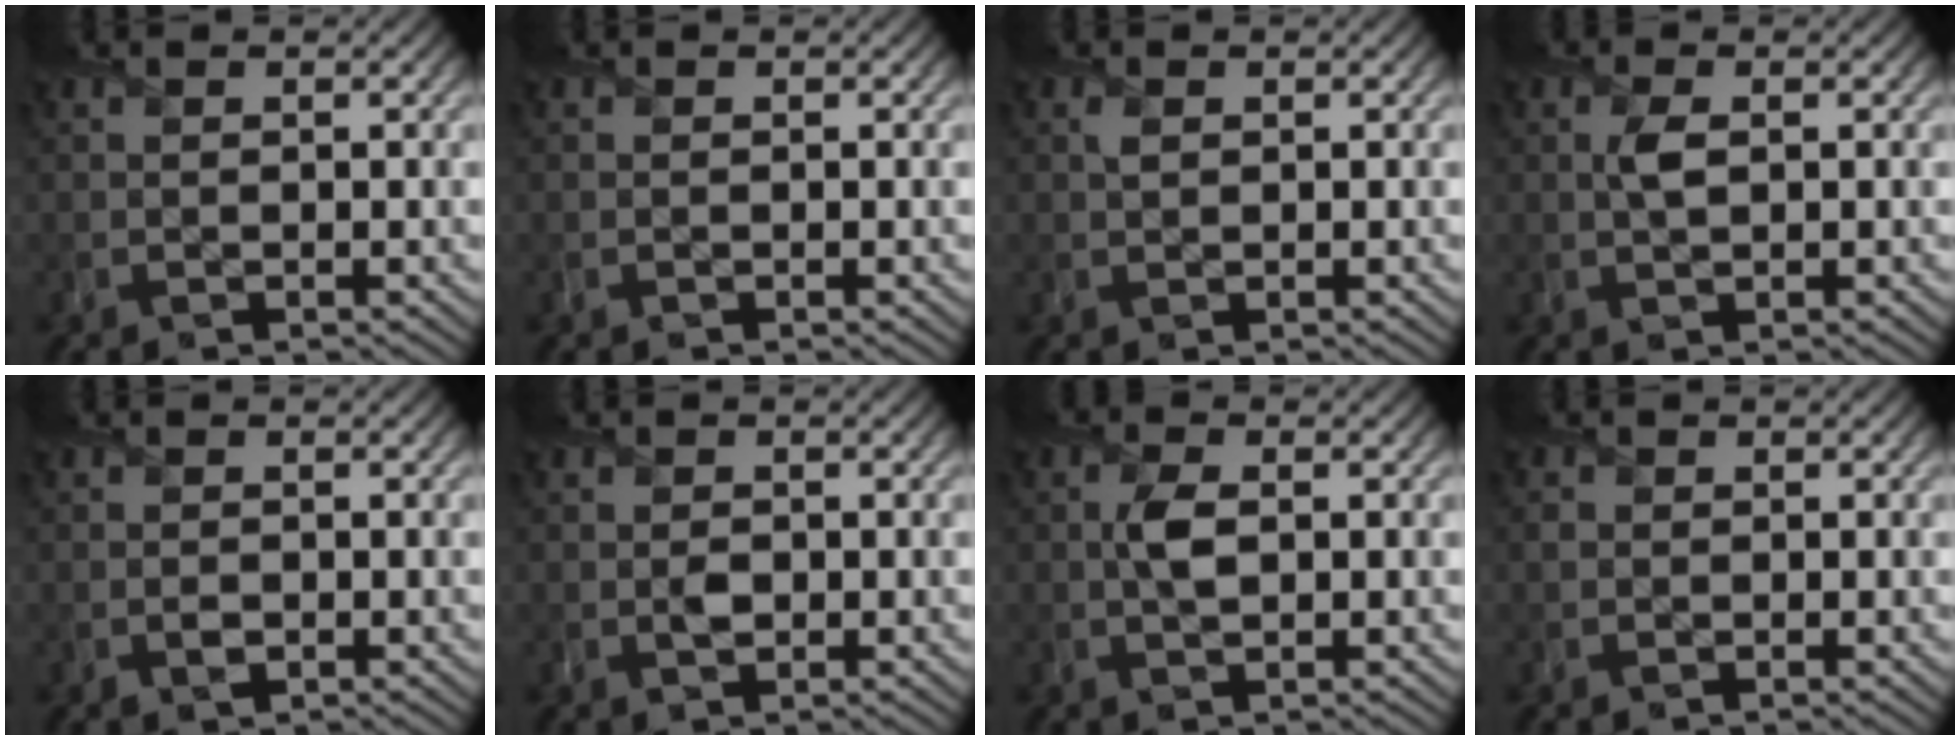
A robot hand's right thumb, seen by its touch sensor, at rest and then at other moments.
{"total": 0.0}
{"total": 0.8, "force": [0.4, 0.5, 0.4], "torque": [-0.012, 0.004, 0.007]}
{"total": 1.8, "force": [0.5, 0.8, 1.5], "torque": [-0.036, 0.003, 0.007]}
{"total": 0.9, "force": [-0.2, 0.7, 0.4], "torque": [-0.007, -0.004, -0.005]}
{"total": 1.0, "force": [0.0, 0.9, 0.6], "torque": [-0.007, -0.005, -0.001]}
{"total": 2.6, "force": [0.3, 1.4, 2.2], "torque": [-0.049, 0.002, 0.003]}
{"total": 0.7, "force": [0.1, 0.7, 0.0], "torque": [0.000, 0.002, -0.002]}